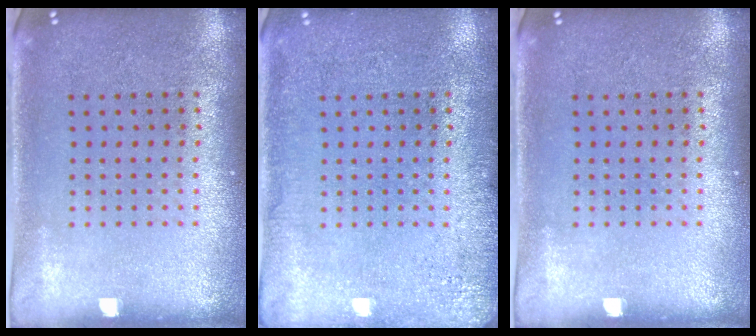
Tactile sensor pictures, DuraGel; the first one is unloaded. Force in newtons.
{"total": 2.3, "press": 2.2, "slide": 0.3}
{"total": 0.0}